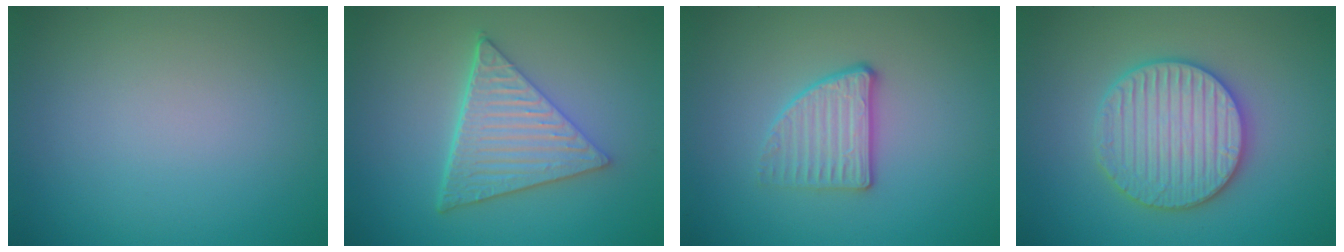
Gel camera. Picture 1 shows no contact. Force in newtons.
{"total": 5.9, "press": 4.3, "slide": 4.1}
{"total": 2.7, "press": 2.4, "slide": 1.1}
{"total": 5.9, "press": 5.8, "slide": 1.1}